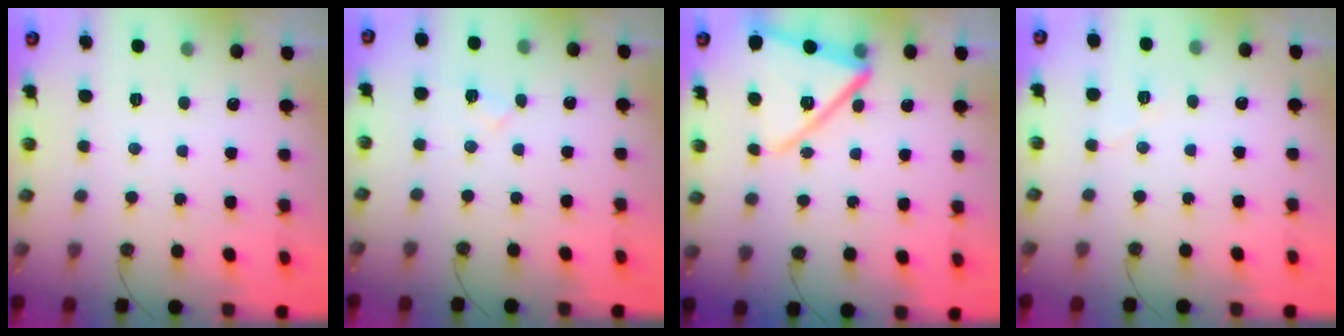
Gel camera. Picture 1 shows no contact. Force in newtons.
{"total": 6.2, "press": 5.8, "slide": 2.1}
{"total": 15.2, "press": 15.2, "slide": 1.1}
{"total": 5.2, "press": 4.6, "slide": 2.5}